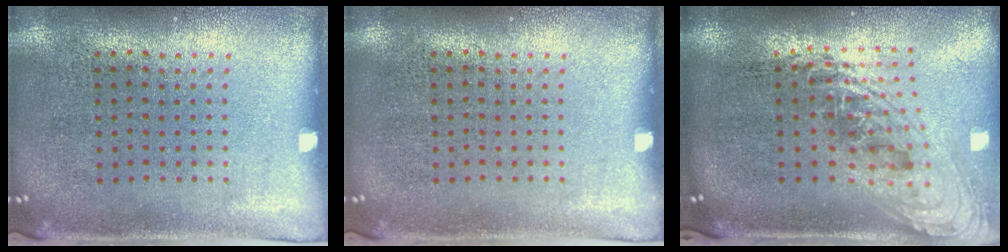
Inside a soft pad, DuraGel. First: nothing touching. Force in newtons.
{"total": 0.0}
{"total": 2.3, "press": 1.7, "slide": 1.6}